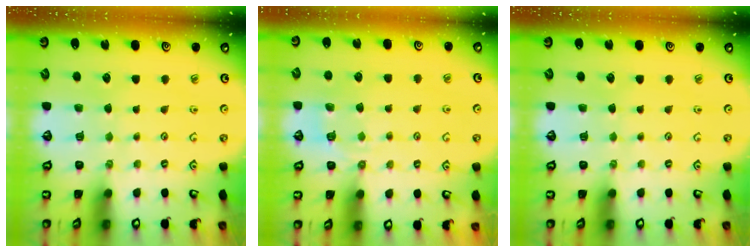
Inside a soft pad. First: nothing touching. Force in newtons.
{"total": 4.8, "press": 4.5, "slide": 1.5}
{"total": 0.0}